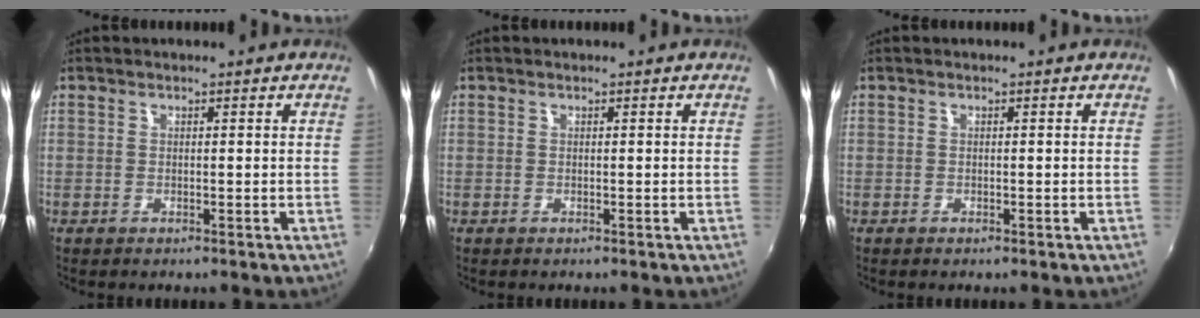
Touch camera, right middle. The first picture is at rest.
{"total": 0.0}
{"total": 0.0}